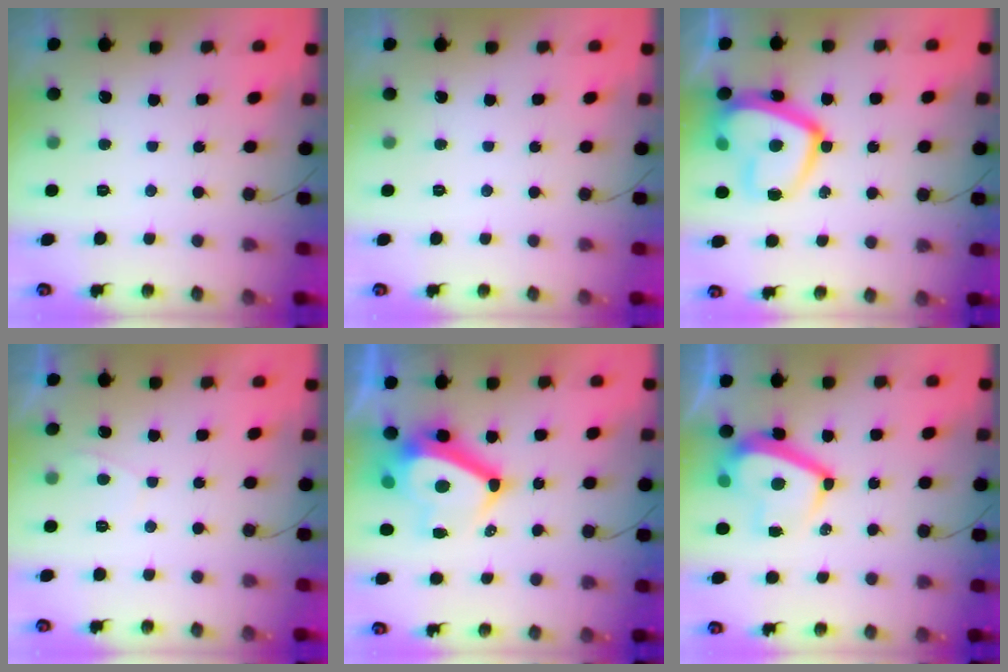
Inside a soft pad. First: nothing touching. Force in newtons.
{"total": 0.0}
{"total": 17.1, "press": 17.1, "slide": 1.6}
{"total": 0.5, "press": 0.2, "slide": 0.5}
{"total": 13.3, "press": 12.8, "slide": 3.7}
{"total": 11.9, "press": 11.7, "slide": 2.0}